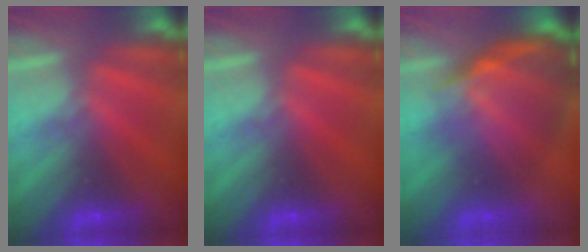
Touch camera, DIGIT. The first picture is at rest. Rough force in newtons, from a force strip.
{"total": 0.0}
{"total": 7.7}